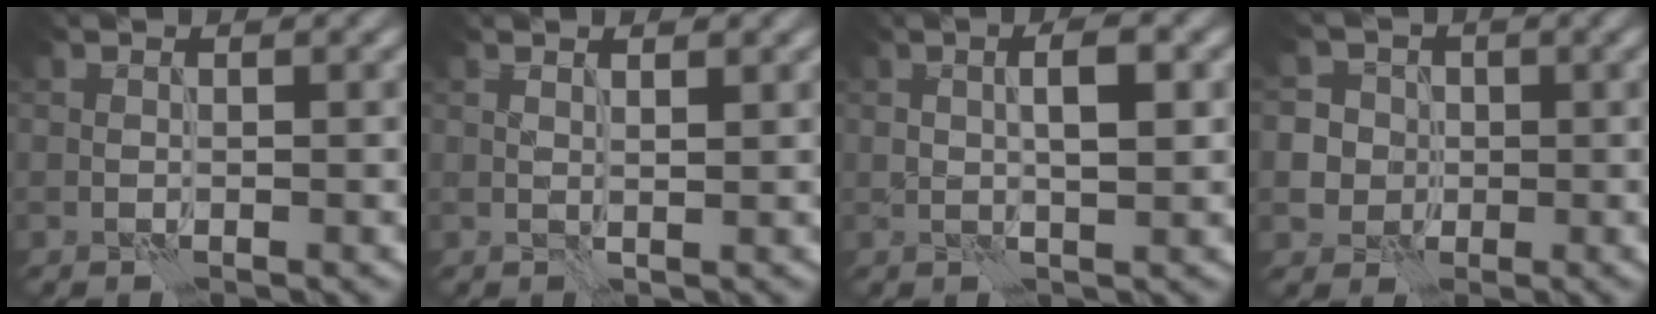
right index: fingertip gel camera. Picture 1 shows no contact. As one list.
[{"total": 1.2, "force": [0.7, 0.1, 0.9], "torque": [-0.015, -0.004, 0.012]}, {"total": 3.3, "force": [0.6, 0.8, 3.2], "torque": [-0.058, 0.006, 0.010]}, {"total": 6.4, "force": [0.8, 6.0, 2.0], "torque": [-0.031, 0.034, -0.007]}]